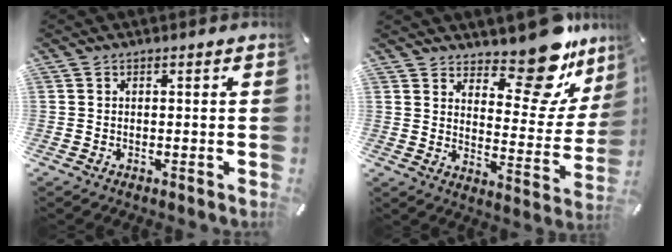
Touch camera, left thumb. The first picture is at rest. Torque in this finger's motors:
{"motor_torque": [1.10, -0.28, 0.27, -0.08, 0.05]}